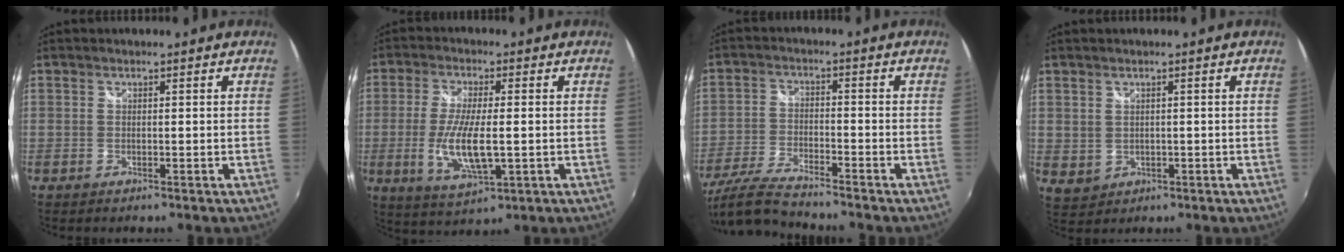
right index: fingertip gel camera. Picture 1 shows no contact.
{"total": 10.5, "force": [-1.8, 2.9, 9.9], "torque": [-0.196, -0.017, -0.028]}
{"total": 10.1, "force": [-8.9, 1.3, 4.6], "torque": [-0.112, -0.017, -0.176]}
{"total": 3.1, "force": [0.9, 2.5, 1.6], "torque": [-0.028, -0.002, 0.026]}